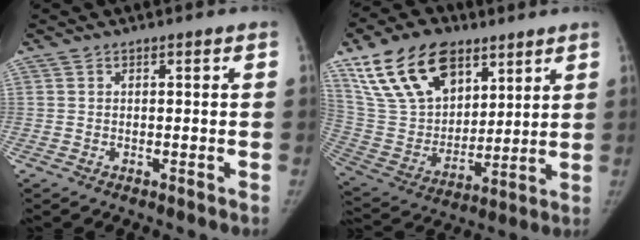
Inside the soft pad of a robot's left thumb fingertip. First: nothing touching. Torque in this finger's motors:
{"motor_torque": [1.63, 1.70, 1.53, -1.24, 0.13]}